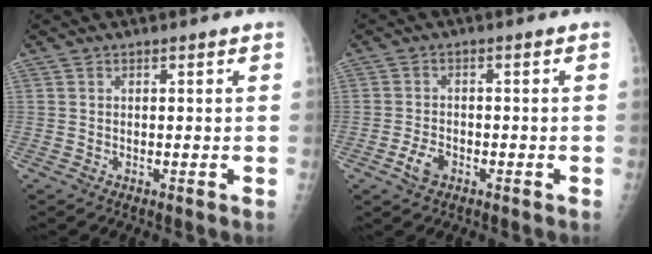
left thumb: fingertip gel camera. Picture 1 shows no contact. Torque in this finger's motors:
{"motor_torque": [-0.32, 0.38, 0.37, 0.22, 0.04]}